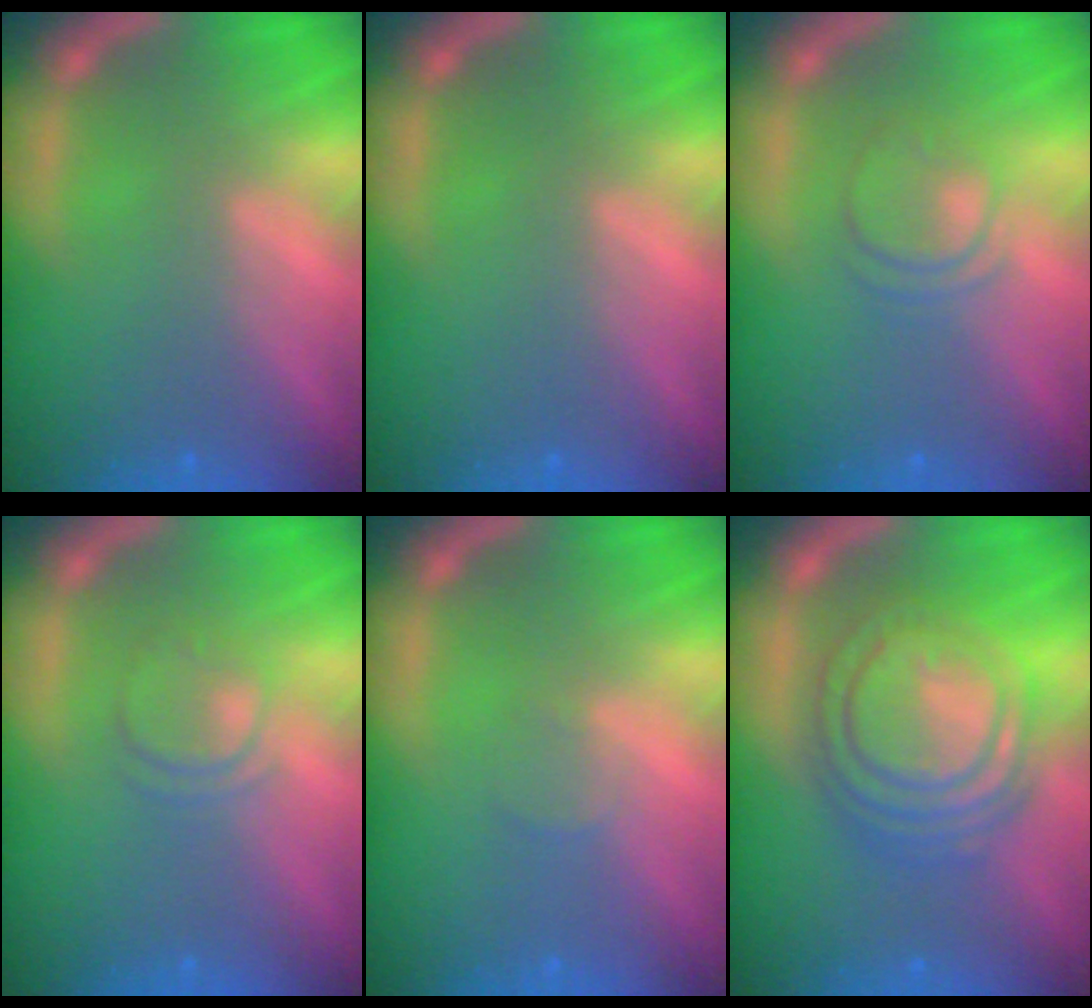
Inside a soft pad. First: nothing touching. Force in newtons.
{"total": 0.0}
{"total": 3.0}
{"total": 2.4}
{"total": 1.0}
{"total": 9.5}